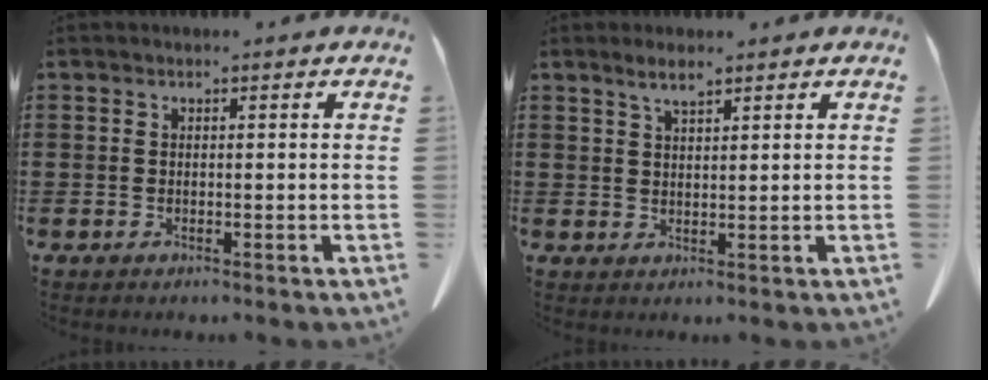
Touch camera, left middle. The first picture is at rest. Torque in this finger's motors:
{"motor_torque": [0.02, 0.07, 0.02, 0.00]}